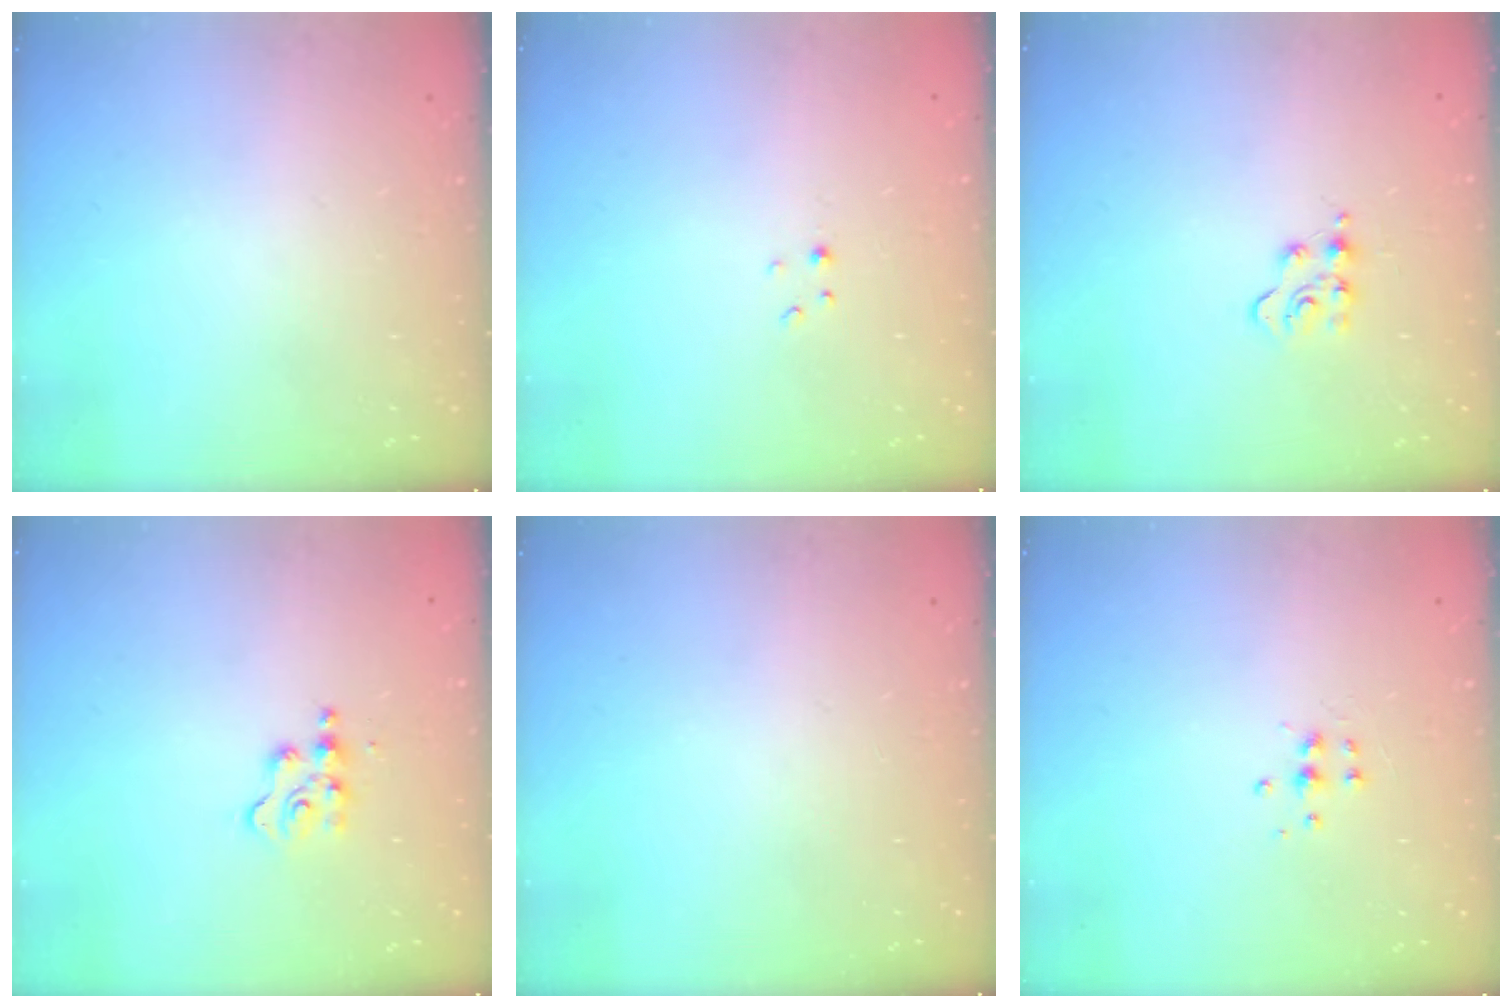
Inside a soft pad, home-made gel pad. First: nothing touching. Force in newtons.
{"total": 1.1, "press": 1.1, "slide": 0.2}
{"total": 4.6, "press": 4.6, "slide": 0.6}
{"total": 3.9, "press": 3.8, "slide": 0.6}
{"total": 0.0}
{"total": 4.7, "press": 4.7, "slide": 0.4}